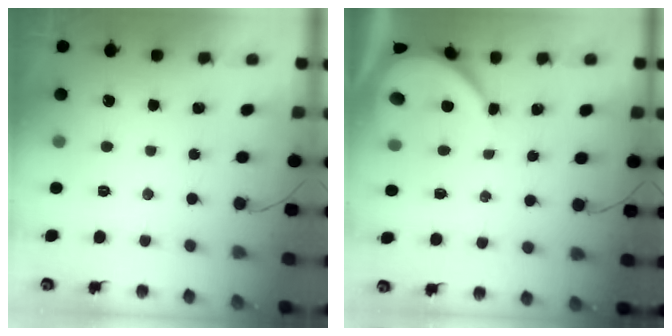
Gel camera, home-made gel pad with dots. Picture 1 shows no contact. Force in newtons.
{"total": 6.4, "press": 6.4, "slide": 0.5}